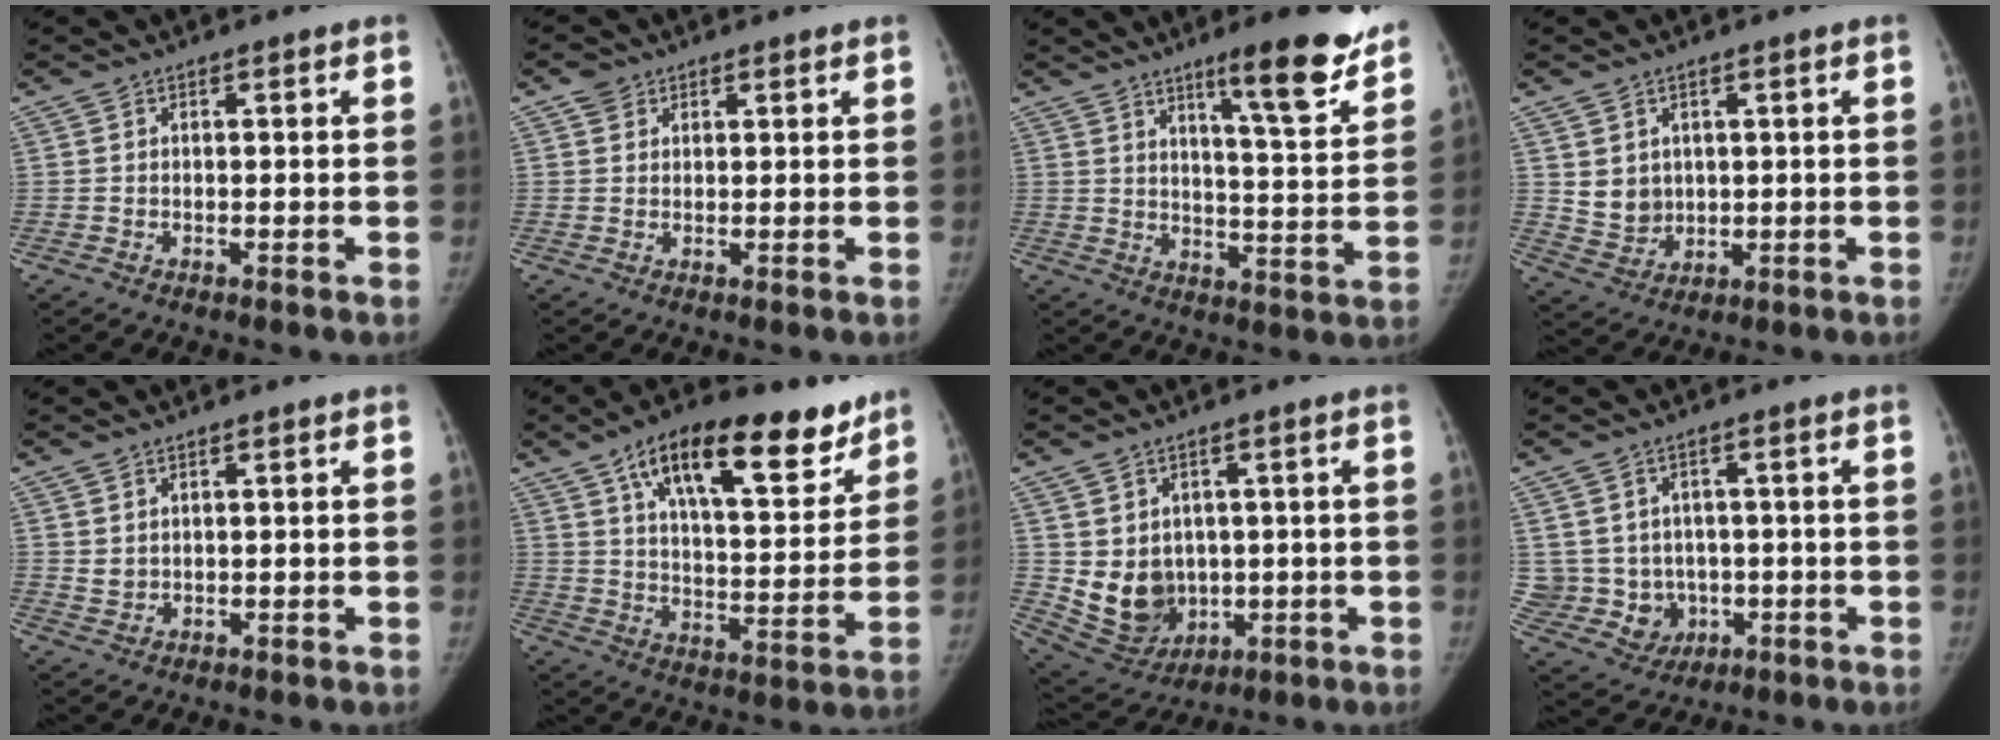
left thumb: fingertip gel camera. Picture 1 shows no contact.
{"total": 2.6, "force": [1.6, 2.0, 0.5], "torque": [0.007, -0.007, 0.022]}
{"total": 14.1, "force": [9.9, 1.9, 9.9], "torque": [-0.116, -0.064, 0.148]}
{"total": 5.3, "force": [1.7, 4.5, 2.2], "torque": [-0.023, -0.018, 0.049]}
{"total": 1.9, "force": [1.3, 1.0, 0.9], "torque": [-0.010, -0.013, 0.030]}
{"total": 22.1, "force": [13.8, 8.8, 14.9], "torque": [-0.187, -0.047, 0.219]}
{"total": 10.5, "force": [0.0, 8.8, 5.8], "torque": [-0.068, -0.012, 0.033]}
{"total": 9.2, "force": [-0.1, 8.7, 3.2], "torque": [-0.037, 0.007, 0.024]}